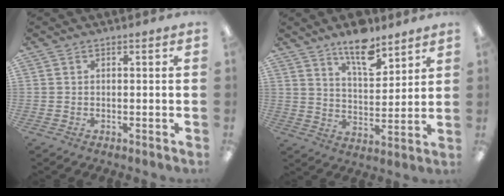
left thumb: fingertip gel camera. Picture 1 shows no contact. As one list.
[{"total": 11.2, "force": [8.8, 4.2, 5.7], "torque": [-0.079, -0.054, 0.151]}]